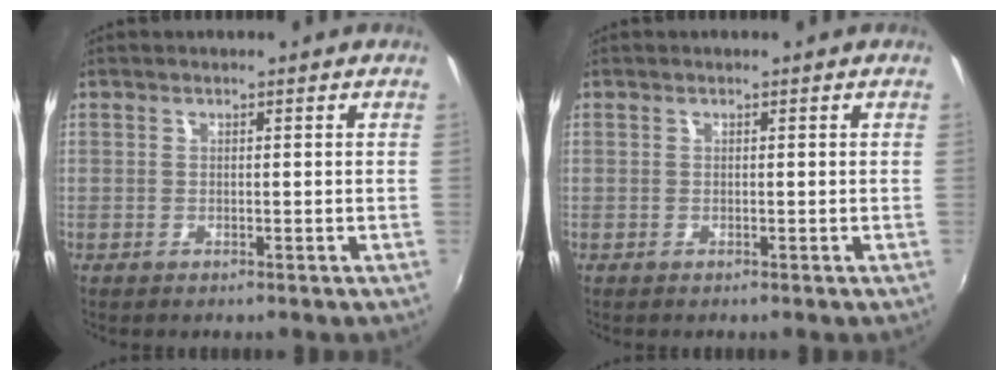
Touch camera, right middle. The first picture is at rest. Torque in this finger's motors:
{"motor_torque": [-0.29, -0.06, 0.07, 0.00]}